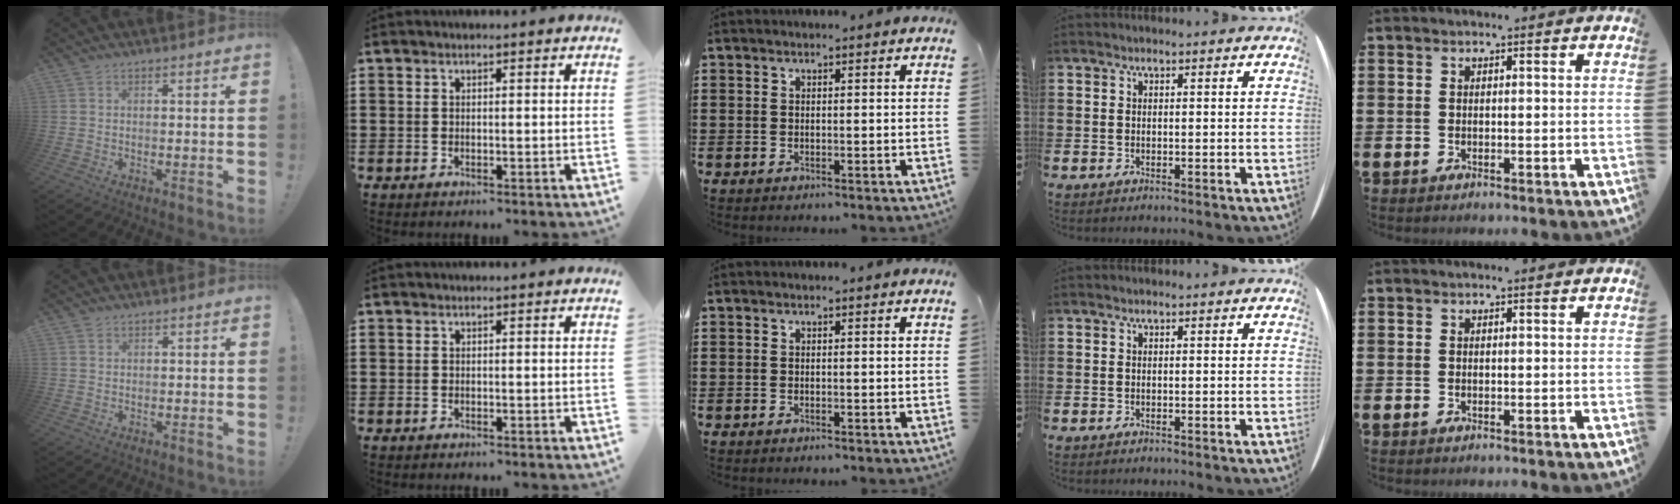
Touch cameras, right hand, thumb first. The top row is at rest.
{"thumb": {"total": 0.7, "force": [0.6, 0.4, 0.1], "torque": [0.007, -0.005, 0.010]}}